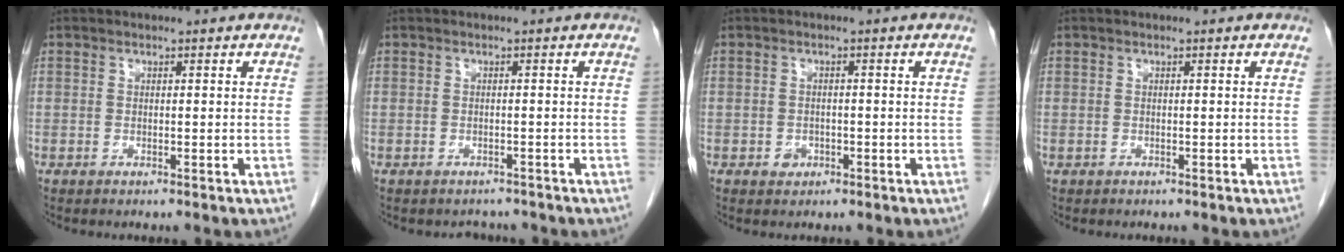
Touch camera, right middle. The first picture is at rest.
{"total": 2.3, "force": [-2.1, 1.1, -0.2], "torque": [-0.002, 0.001, -0.031]}
{"total": 1.6, "force": [-0.8, 1.3, 0.6], "torque": [-0.011, 0.004, -0.008]}
{"total": 0.0}